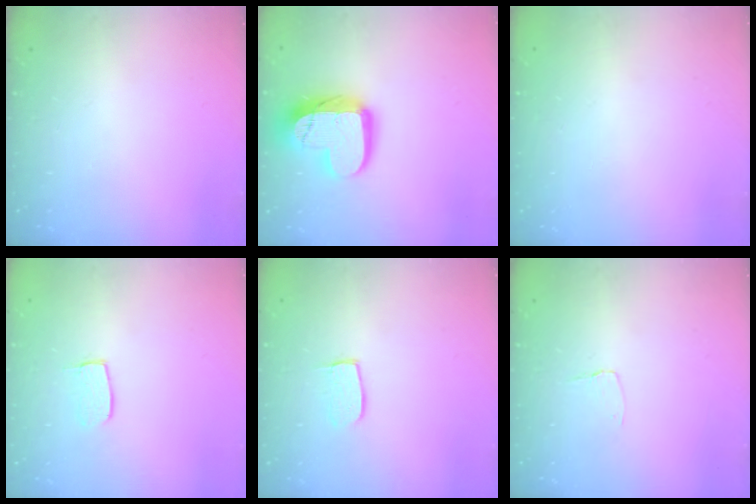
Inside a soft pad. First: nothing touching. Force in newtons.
{"total": 16.1, "press": 16.1, "slide": 0.9}
{"total": 0.0}
{"total": 5.2, "press": 5.1, "slide": 0.5}
{"total": 6.2, "press": 6.2, "slide": 0.4}
{"total": 2.9, "press": 2.9, "slide": 0.3}